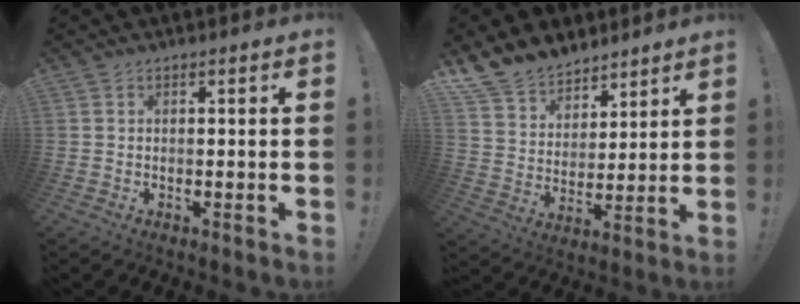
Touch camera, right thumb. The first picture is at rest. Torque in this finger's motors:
{"motor_torque": [0.12, 0.25, 0.76, 0.70, 0.06]}